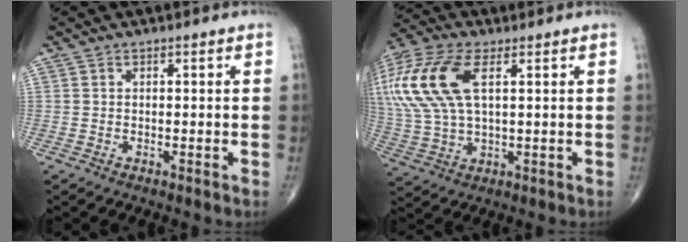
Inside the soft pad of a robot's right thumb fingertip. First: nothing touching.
{"total": 20.3, "force": [6.0, 10.3, 16.4], "torque": [-0.404, 0.012, 0.114]}